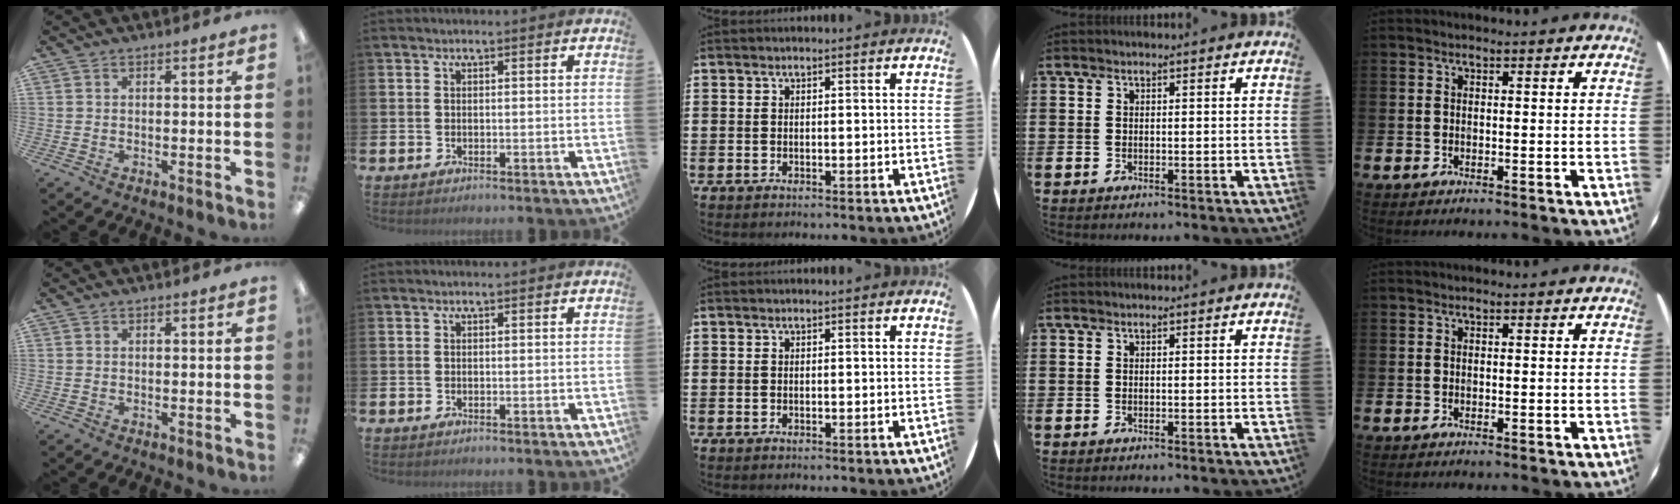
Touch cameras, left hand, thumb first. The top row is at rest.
{}